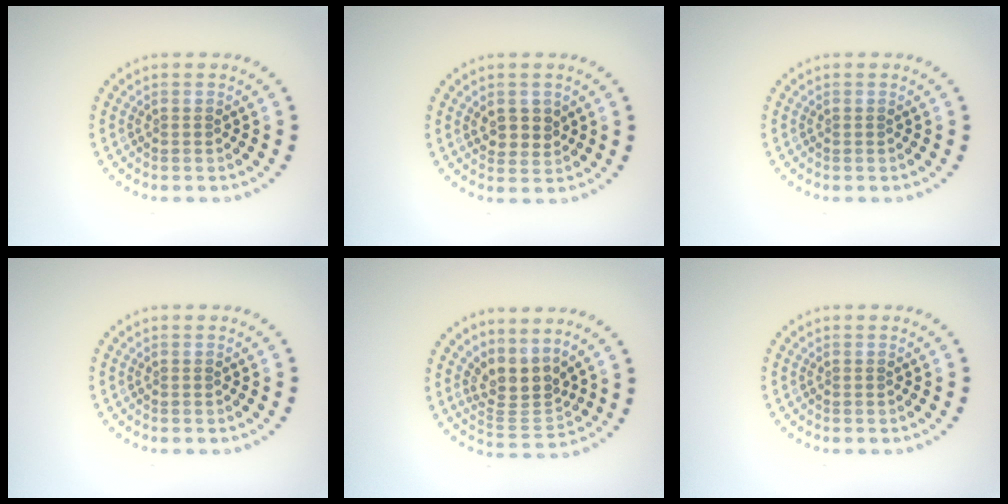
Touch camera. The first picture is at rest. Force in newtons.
{"total": 2.2, "press": 2.1, "slide": 0.7}
{"total": 0.0}
{"total": 0.0}
{"total": 3.5, "press": 2.5, "slide": 2.4}
{"total": 0.0}